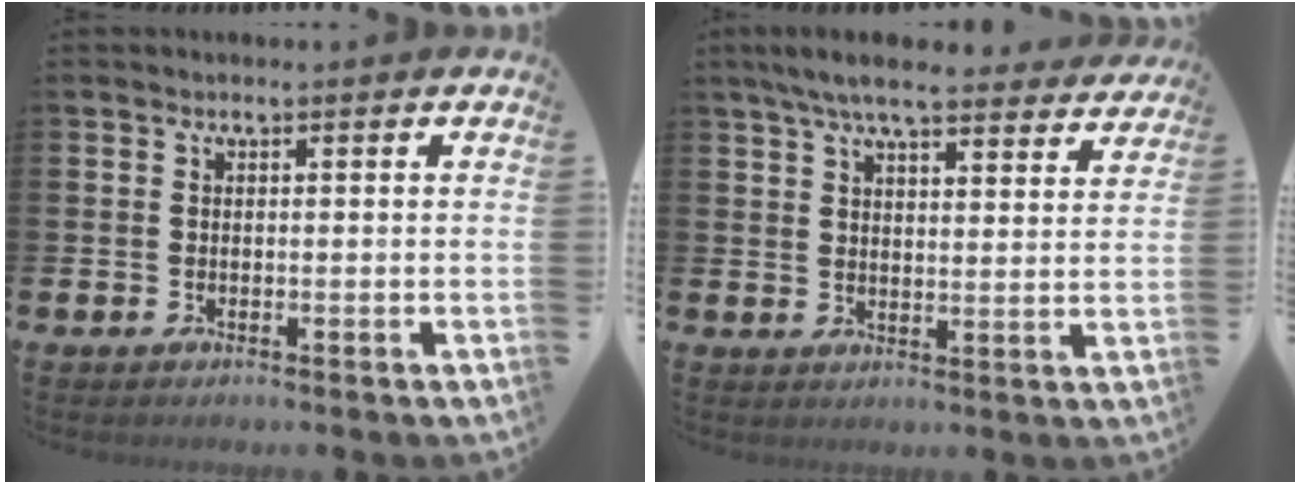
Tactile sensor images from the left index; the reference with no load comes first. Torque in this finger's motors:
{"motor_torque": [1.07, -1.07, 0.63, 0.21]}